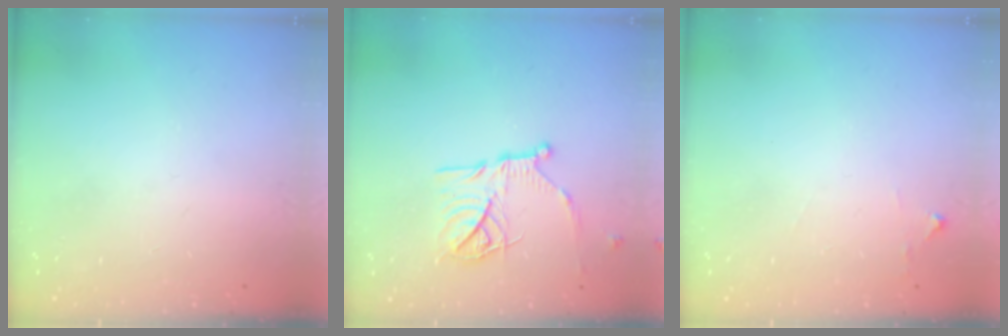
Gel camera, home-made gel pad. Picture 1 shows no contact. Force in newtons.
{"total": 17.1, "press": 17.0, "slide": 1.5}
{"total": 4.4, "press": 4.4, "slide": 0.7}